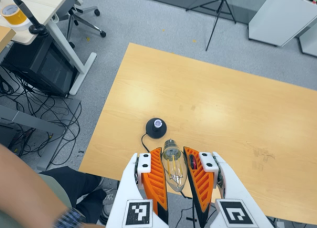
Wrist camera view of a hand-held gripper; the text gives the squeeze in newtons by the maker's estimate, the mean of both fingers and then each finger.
{"total": 20.5, "left": 22.0, "right": 19.0}